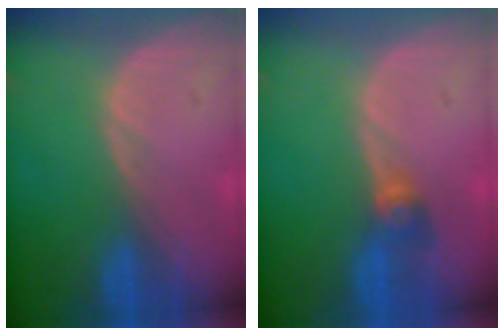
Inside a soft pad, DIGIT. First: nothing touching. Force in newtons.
{"total": 2.7, "press": 2.6, "slide": 0.5}